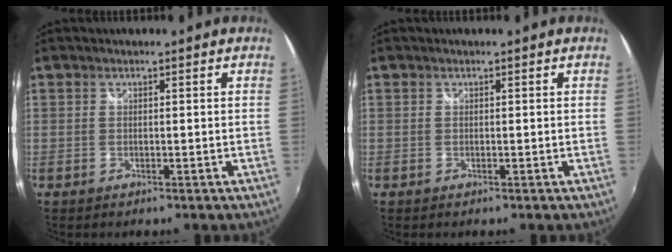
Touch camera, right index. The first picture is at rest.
{"total": 0.0}